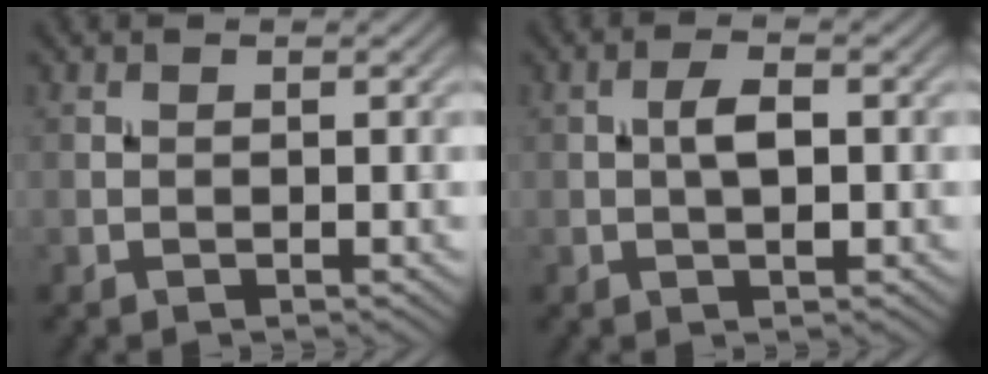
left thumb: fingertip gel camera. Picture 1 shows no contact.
{"total": 3.0, "force": [0.0, 1.2, 2.8], "torque": [-0.055, 0.005, -0.003]}